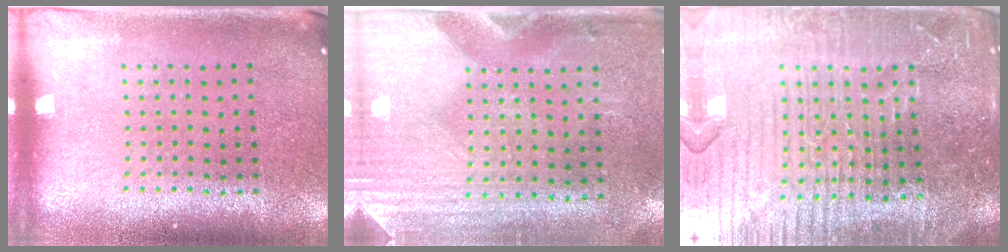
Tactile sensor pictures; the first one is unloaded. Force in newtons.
{"total": 2.9, "press": 2.5, "slide": 1.5}
{"total": 5.8, "press": 5.3, "slide": 2.5}